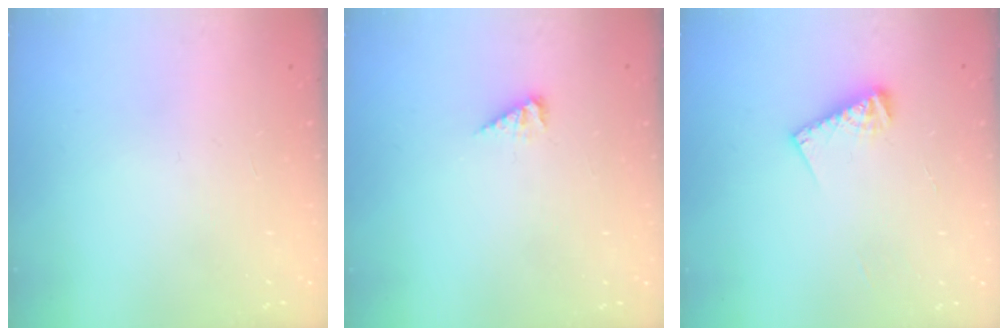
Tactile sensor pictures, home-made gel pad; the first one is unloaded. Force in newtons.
{"total": 4.3, "press": 4.3, "slide": 0.4}
{"total": 7.6, "press": 7.6, "slide": 0.8}